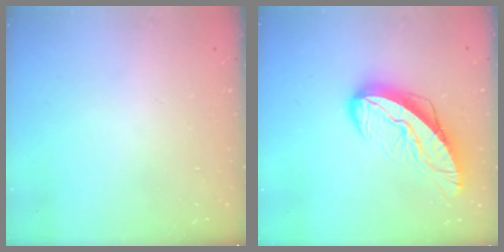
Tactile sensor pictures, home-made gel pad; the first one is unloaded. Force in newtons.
{"total": 14.1, "press": 14.0, "slide": 1.3}